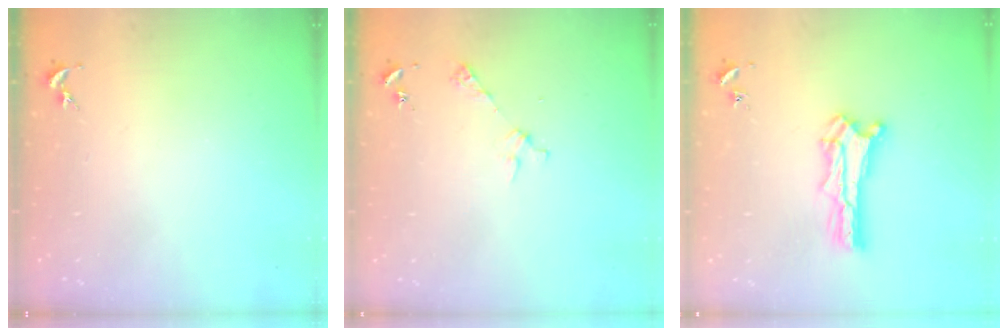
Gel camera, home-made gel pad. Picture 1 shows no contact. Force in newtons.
{"total": 3.3, "press": 3.3, "slide": 0.2}
{"total": 1.4, "press": 1.4, "slide": 0.2}